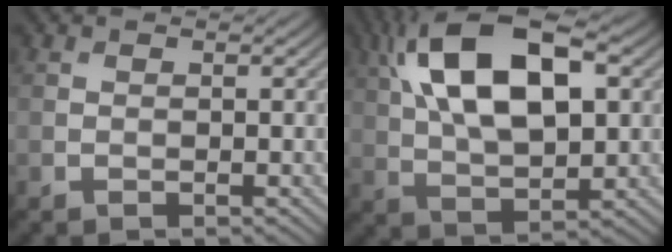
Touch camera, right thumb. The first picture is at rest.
{"total": 15.8, "force": [5.1, 7.5, 12.9], "torque": [-0.247, 0.029, 0.078]}